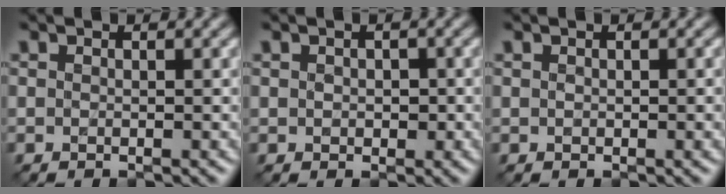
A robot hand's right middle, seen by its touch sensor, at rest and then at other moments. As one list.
[{"total": 1.1, "force": [0.1, 1.0, 0.5], "torque": [-0.007, -0.003, 0.001]}, {"total": 1.0, "force": [0.1, 0.6, 0.7], "torque": [-0.011, -0.001, 0.003]}]